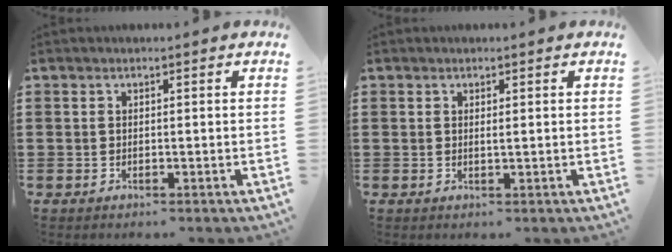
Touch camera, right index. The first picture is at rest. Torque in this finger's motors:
{"motor_torque": [-0.07, 0.09, 0.04, 0.00]}